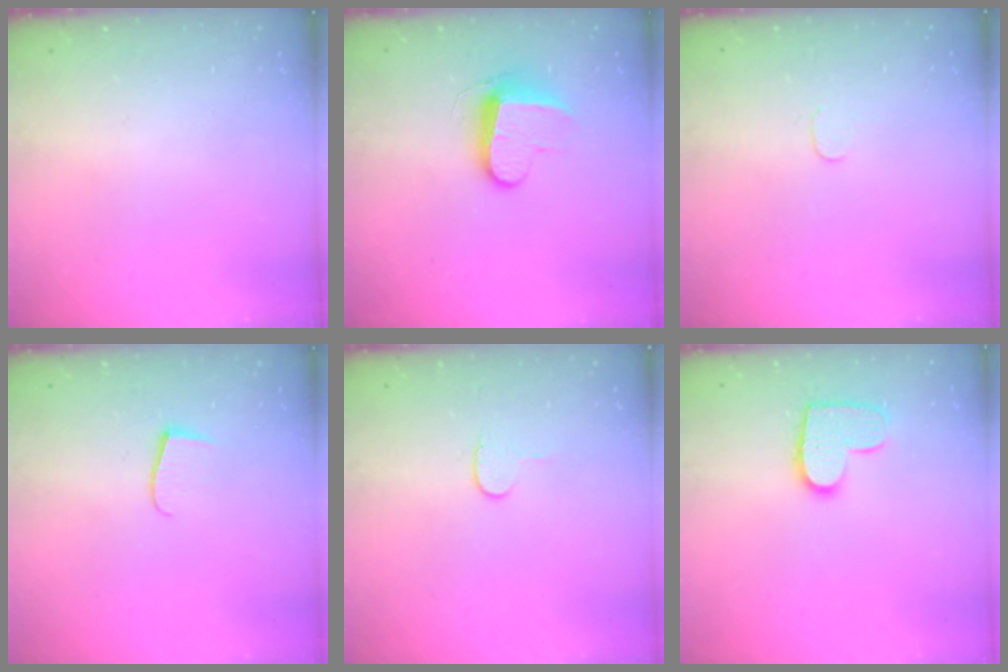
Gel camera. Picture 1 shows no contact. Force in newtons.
{"total": 9.4, "press": 9.4, "slide": 0.5}
{"total": 3.5, "press": 3.5, "slide": 0.3}
{"total": 5.9, "press": 5.9, "slide": 0.4}
{"total": 4.1, "press": 4.1, "slide": 0.4}
{"total": 10.8, "press": 10.8, "slide": 0.5}